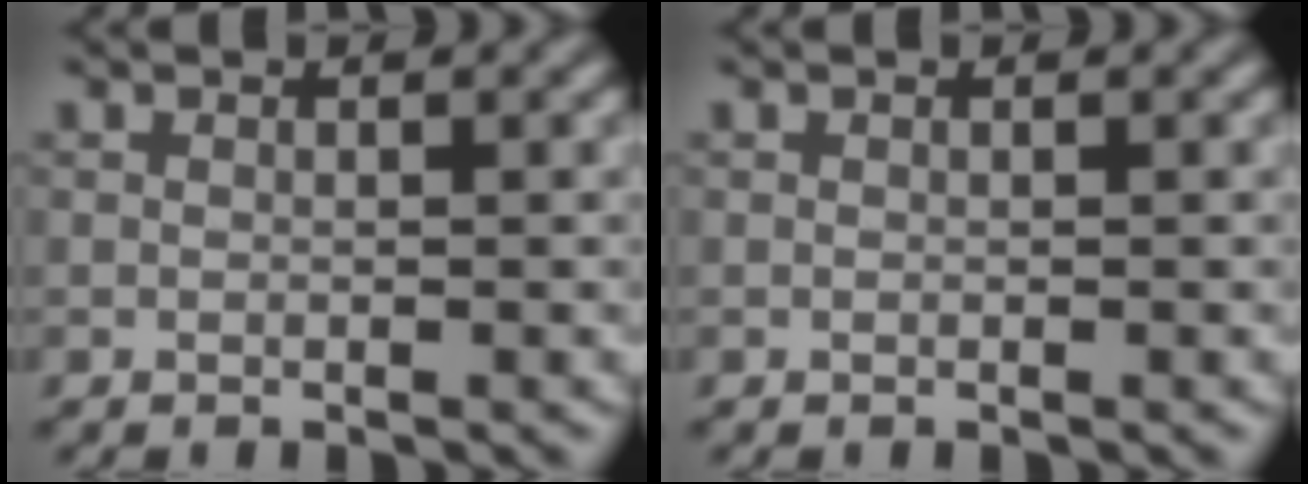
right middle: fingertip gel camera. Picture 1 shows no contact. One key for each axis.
{"total": 0.0}